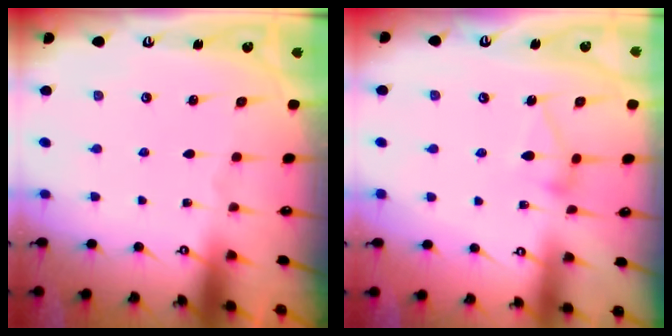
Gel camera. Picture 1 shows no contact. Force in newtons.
{"total": 8.1, "press": 8.1, "slide": 0.4}